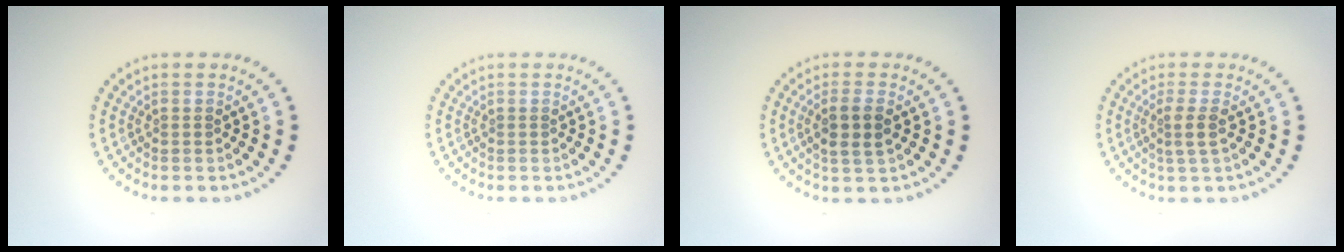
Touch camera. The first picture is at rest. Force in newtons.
{"total": 0.0}
{"total": 2.7, "press": 2.5, "slide": 1.0}
{"total": 1.9, "press": 1.4, "slide": 1.2}